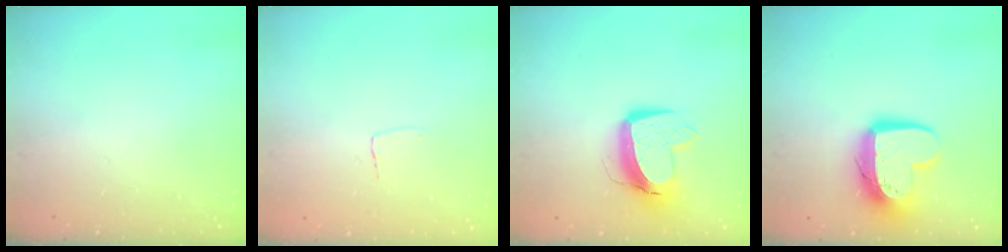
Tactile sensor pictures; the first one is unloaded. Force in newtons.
{"total": 2.6, "press": 2.6, "slide": 0.1}
{"total": 12.5, "press": 12.4, "slide": 1.5}
{"total": 13.9, "press": 13.9, "slide": 1.0}